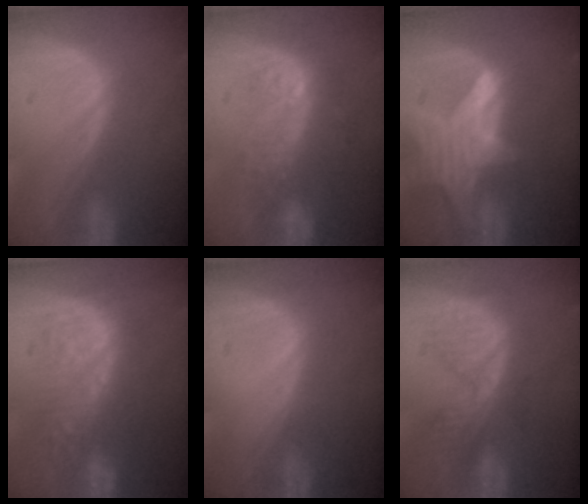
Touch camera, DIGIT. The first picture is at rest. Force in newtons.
{"total": 9.7, "press": 8.3, "slide": 5.1}
{"total": 8.1, "press": 7.3, "slide": 3.6}
{"total": 8.8, "press": 8.7, "slide": 1.4}
{"total": 0.0}
{"total": 6.4, "press": 6.2, "slide": 1.7}